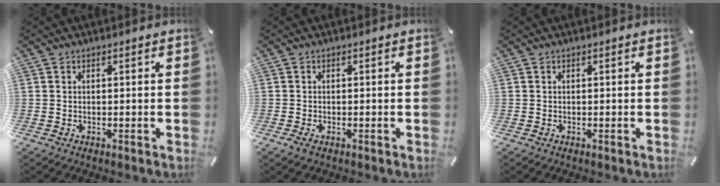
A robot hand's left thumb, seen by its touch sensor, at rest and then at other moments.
{"total": 1.0, "force": [-0.4, 0.4, 0.9], "torque": [-0.017, -0.001, -0.007]}
{"total": 0.0}